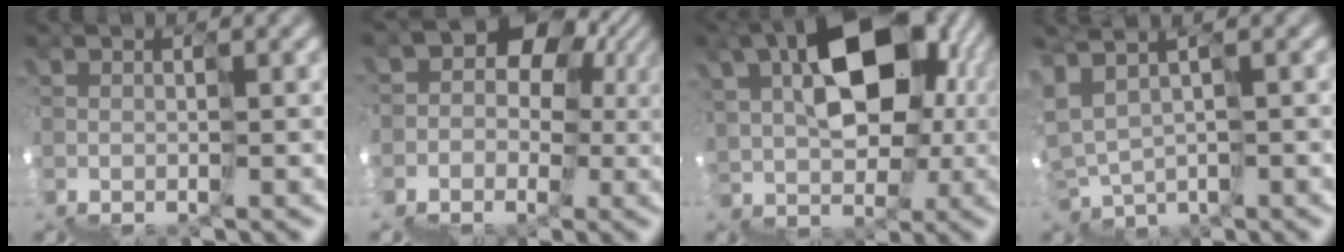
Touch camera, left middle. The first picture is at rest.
{"total": 7.8, "force": [-0.7, 7.5, 1.9], "torque": [-0.018, 0.044, -0.027]}
{"total": 10.2, "force": [5.5, 6.9, 5.0], "torque": [-0.068, 0.034, 0.092]}
{"total": 2.9, "force": [2.2, -0.6, -1.8], "torque": [0.005, 0.026, 0.029]}